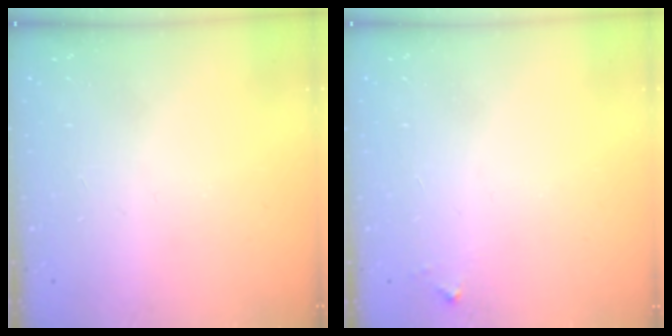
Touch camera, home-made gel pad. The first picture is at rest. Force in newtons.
{"total": 2.8, "press": 2.8, "slide": 0.2}